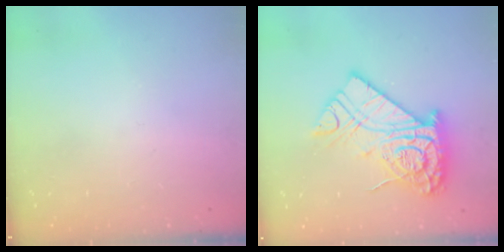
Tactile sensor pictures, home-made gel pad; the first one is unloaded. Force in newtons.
{"total": 20.4, "press": 20.3, "slide": 1.4}